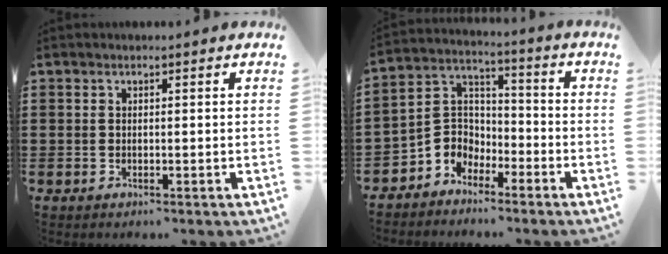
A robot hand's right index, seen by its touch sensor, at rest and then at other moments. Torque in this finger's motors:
{"motor_torque": [0.85, -0.22, 0.37, 0.07]}